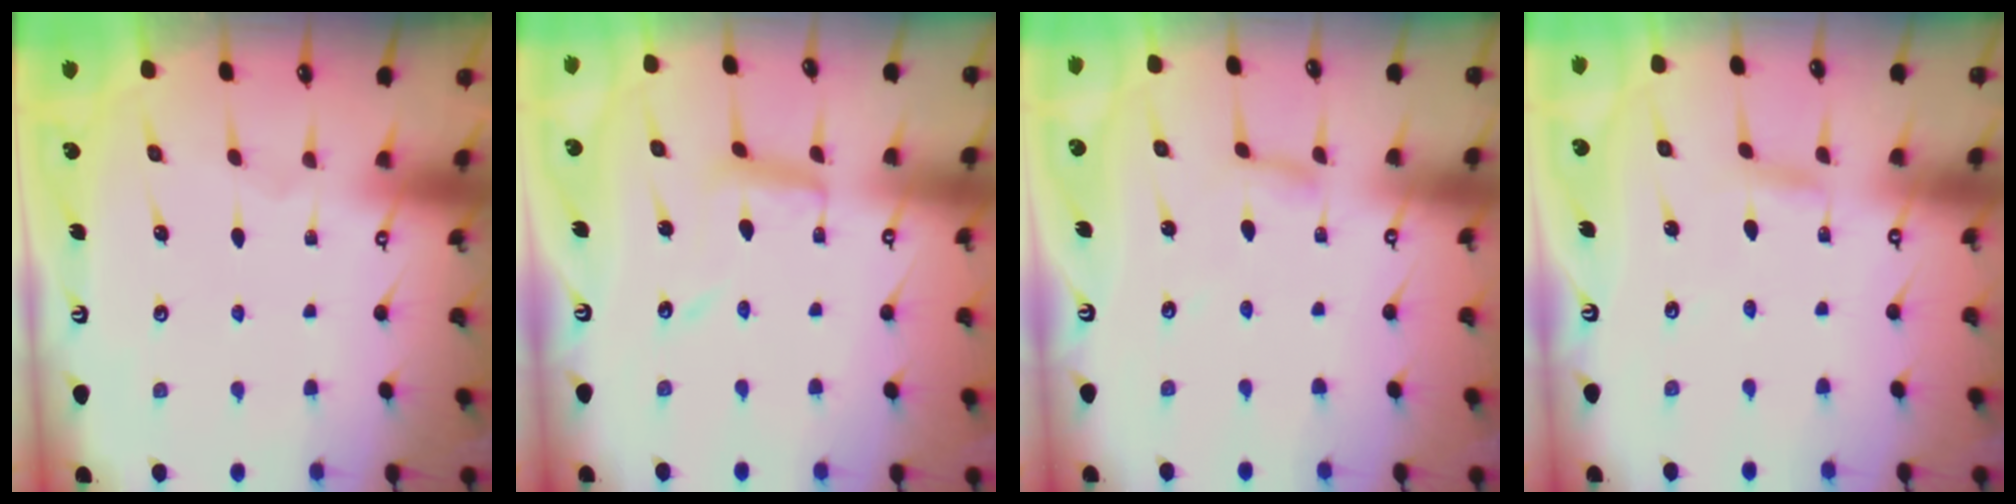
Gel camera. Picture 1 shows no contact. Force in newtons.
{"total": 9.6, "press": 9.5, "slide": 0.8}
{"total": 2.8, "press": 2.8, "slide": 0.2}
{"total": 3.1, "press": 3.0, "slide": 0.3}